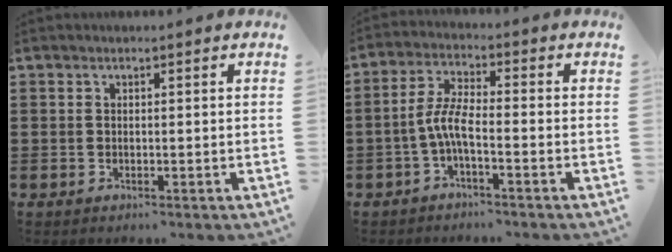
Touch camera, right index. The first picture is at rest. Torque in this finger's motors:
{"motor_torque": [0.96, -0.82, 0.60, 0.18]}